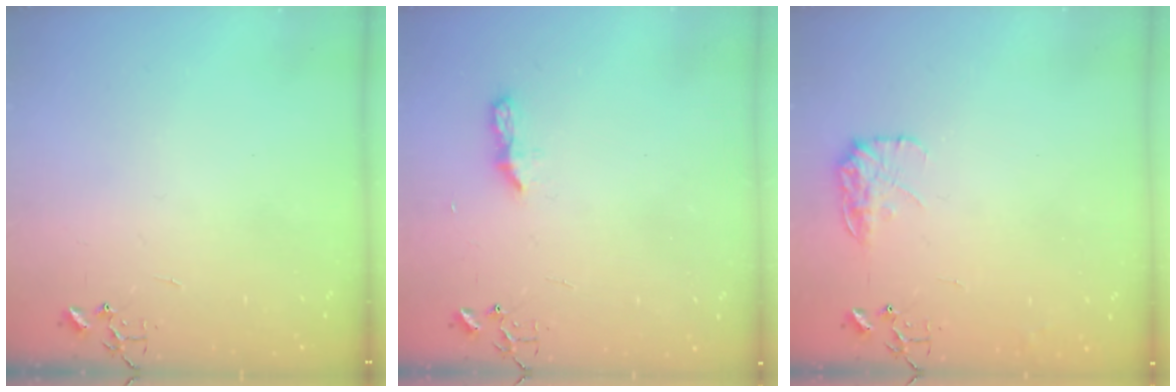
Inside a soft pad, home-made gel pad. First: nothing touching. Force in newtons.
{"total": 5.9, "press": 5.8, "slide": 0.7}
{"total": 11.4, "press": 11.3, "slide": 0.4}